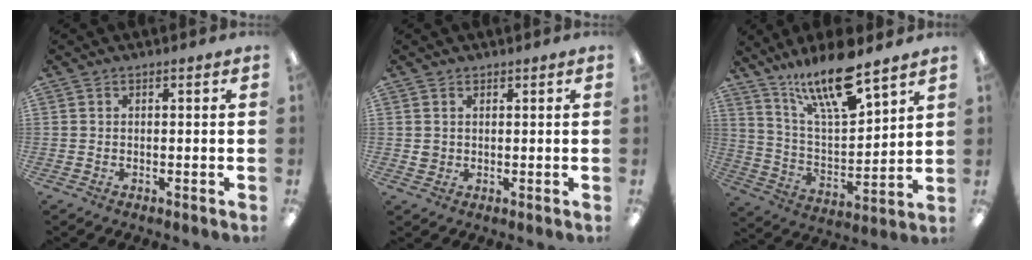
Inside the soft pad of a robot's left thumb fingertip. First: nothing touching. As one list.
[{"total": 1.7, "force": [0.7, 1.6, 0.1], "torque": [-0.004, 0.003, 0.012]}, {"total": 17.1, "force": [13.2, 3.9, 10.2], "torque": [-0.189, -0.071, 0.219]}]